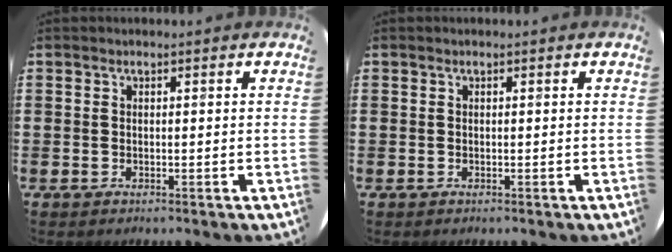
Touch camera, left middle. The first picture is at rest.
{"total": 0.0}